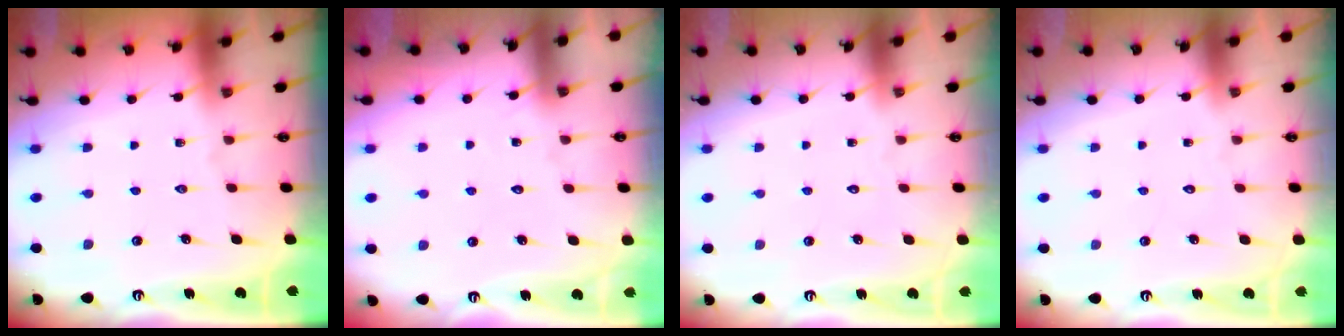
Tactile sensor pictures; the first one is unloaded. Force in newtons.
{"total": 5.8, "press": 5.8, "slide": 0.5}
{"total": 1.7, "press": 1.6, "slide": 0.1}
{"total": 1.7, "press": 1.7, "slide": 0.1}